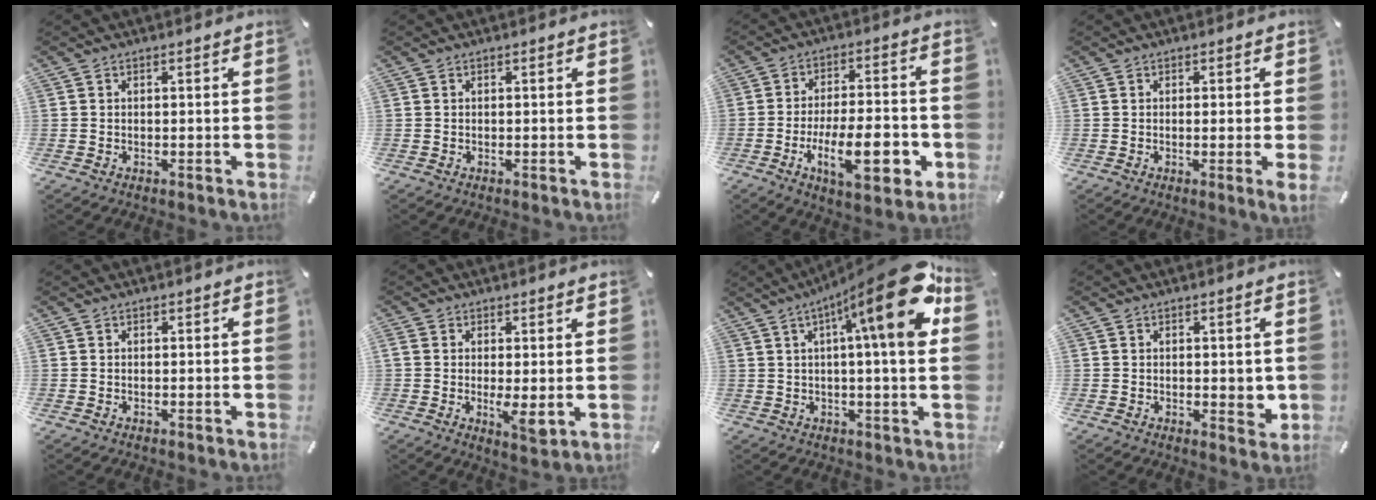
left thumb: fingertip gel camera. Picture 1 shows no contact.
{"total": 0.0}
{"total": 17.2, "force": [-5.3, 6.5, 15.0], "torque": [-0.237, 0.003, -0.080]}
{"total": 3.0, "force": [-0.1, -0.2, 3.0], "torque": [-0.050, -0.011, -0.001]}
{"total": 0.0}
{"total": 5.3, "force": [-0.1, 1.6, 5.1], "torque": [-0.084, -0.016, 0.005]}
{"total": 20.9, "force": [7.0, 2.6, 19.5], "torque": [-0.281, -0.046, 0.087]}
{"total": 3.8, "force": [0.1, 1.9, 3.3], "torque": [-0.034, -0.005, 0.000]}